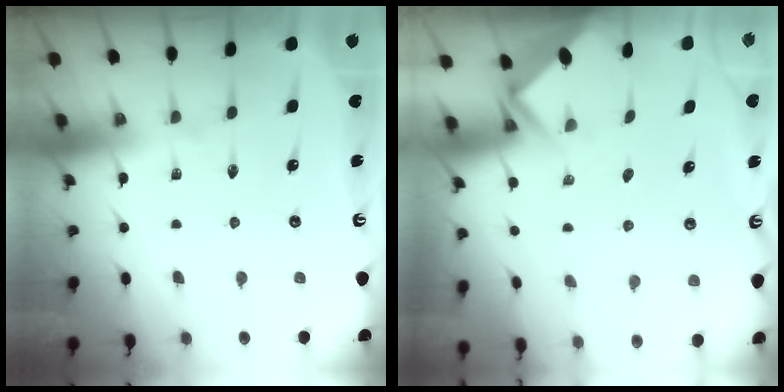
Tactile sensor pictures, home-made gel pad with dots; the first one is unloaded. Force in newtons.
{"total": 2.7, "press": 2.7, "slide": 0.2}